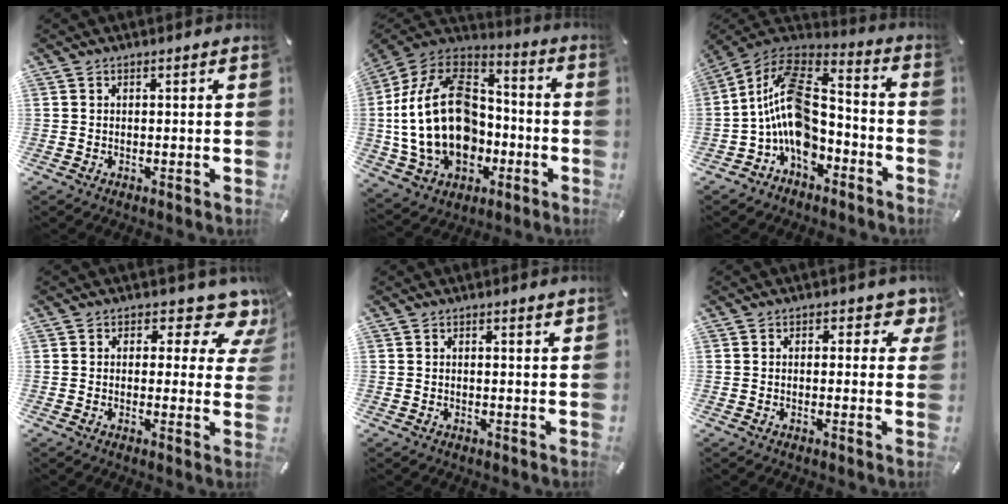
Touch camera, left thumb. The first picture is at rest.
{"total": 25.1, "force": [-3.0, 17.6, 17.6], "torque": [-0.364, 0.021, -0.041]}
{"total": 15.4, "force": [-3.1, 10.3, 11.0], "torque": [-0.235, 0.013, -0.055]}
{"total": 8.5, "force": [5.3, 3.7, 5.5], "torque": [-0.055, -0.045, 0.086]}
{"total": 1.1, "force": [0.6, 0.1, 0.9], "torque": [-0.018, 0.000, 0.011]}
{"total": 3.7, "force": [1.6, 2.3, 2.5], "torque": [-0.015, -0.006, 0.019]}